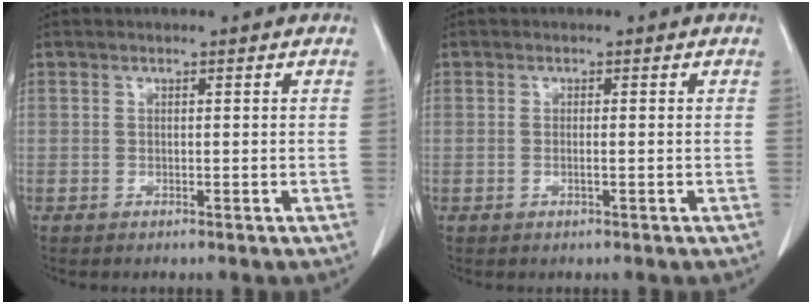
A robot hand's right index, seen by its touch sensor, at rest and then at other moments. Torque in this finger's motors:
{"motor_torque": [-0.27, 0.07, -0.04, -0.01]}